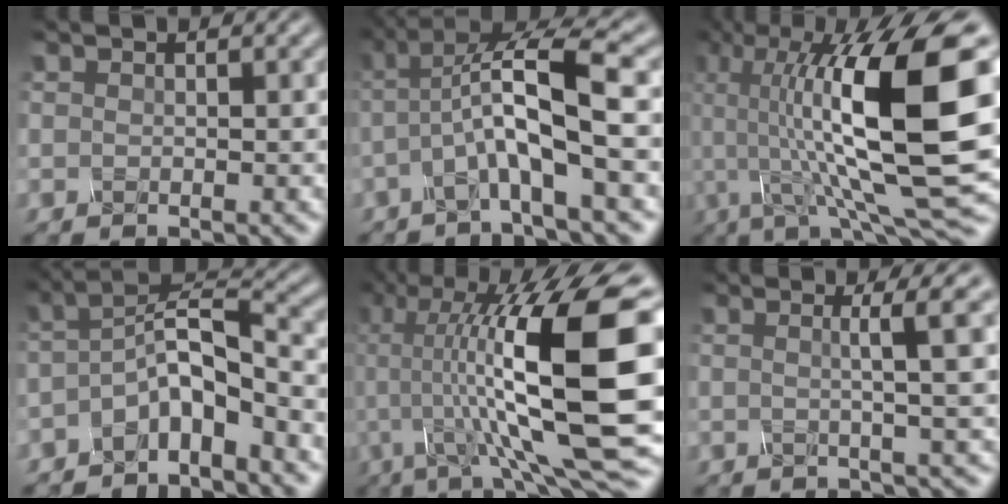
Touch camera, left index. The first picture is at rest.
{"total": 6.6, "force": [-1.0, 1.0, 6.4], "torque": [-0.125, 0.018, -0.024]}
{"total": 16.5, "force": [1.5, 5.1, 15.6], "torque": [-0.276, 0.012, 0.023]}
{"total": 4.9, "force": [-2.4, 1.5, 3.9], "torque": [-0.075, 0.012, -0.051]}
{"total": 16.7, "force": [0.6, 4.5, 16.1], "torque": [-0.260, 0.025, 0.007]}
{"total": 4.4, "force": [0.7, 0.5, 4.3], "torque": [-0.064, 0.010, 0.007]}